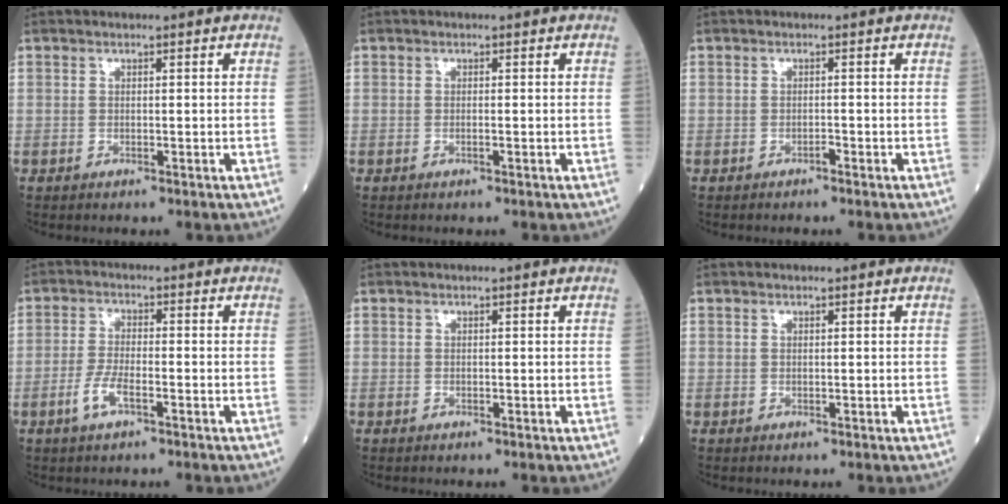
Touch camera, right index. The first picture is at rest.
{"total": 0.5, "force": [-0.2, 0.0, 0.5], "torque": [-0.012, -0.001, -0.004]}
{"total": 0.6, "force": [-0.5, 0.1, 0.3], "torque": [-0.007, 0.000, -0.010]}
{"total": 4.3, "force": [-2.0, 1.1, 3.6], "torque": [-0.079, -0.001, -0.041]}
{"total": 0.0}
{"total": 0.0}